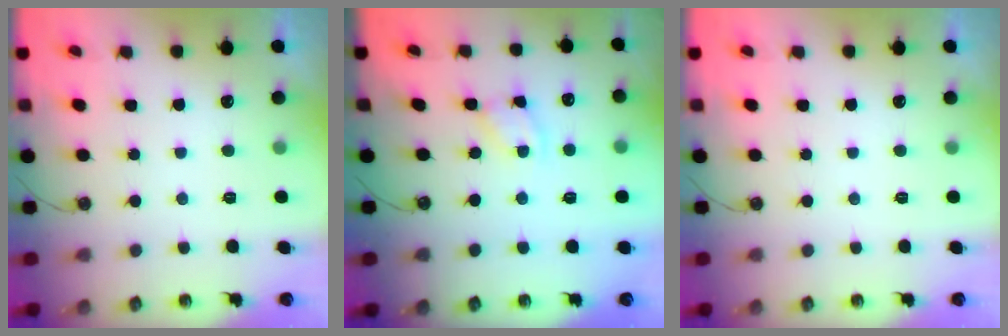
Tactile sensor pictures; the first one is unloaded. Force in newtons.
{"total": 2.9, "press": 2.9, "slide": 0.4}
{"total": 0.0}